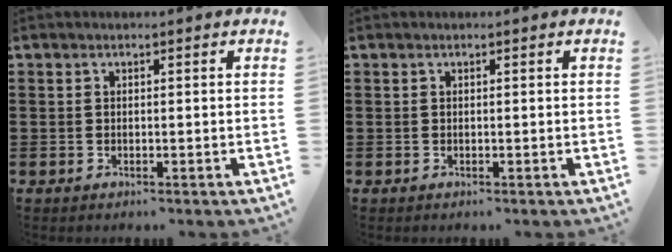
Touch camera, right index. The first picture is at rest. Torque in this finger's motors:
{"motor_torque": [-0.12, 0.42, 0.01, 0.01]}